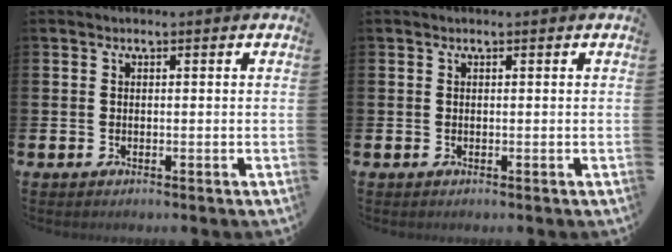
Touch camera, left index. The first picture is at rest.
{"total": 0.0}